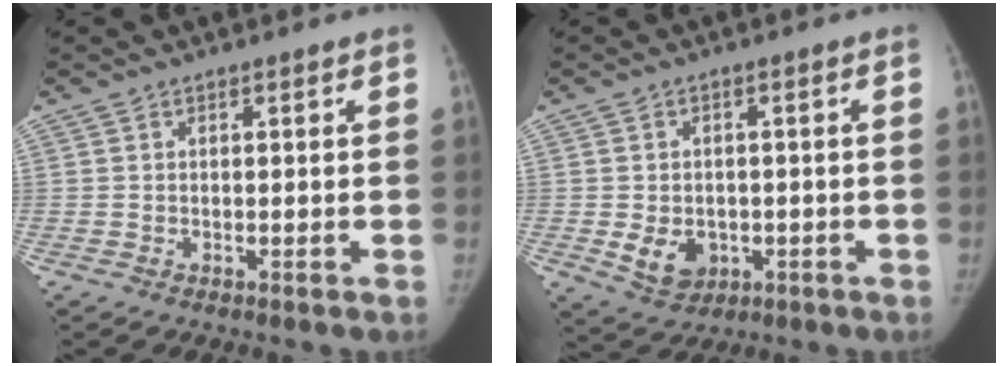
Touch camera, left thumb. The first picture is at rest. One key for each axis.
{"total": 6.2, "fx": -1.3, "fy": 4.9, "fz": 3.6, "tx": -0.038, "ty": -0.001, "tz": -0.007}